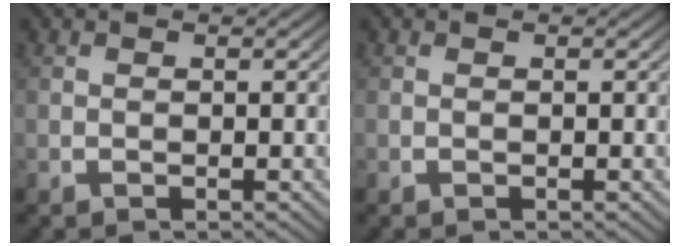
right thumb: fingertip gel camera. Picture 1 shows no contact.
{"total": 0.0}